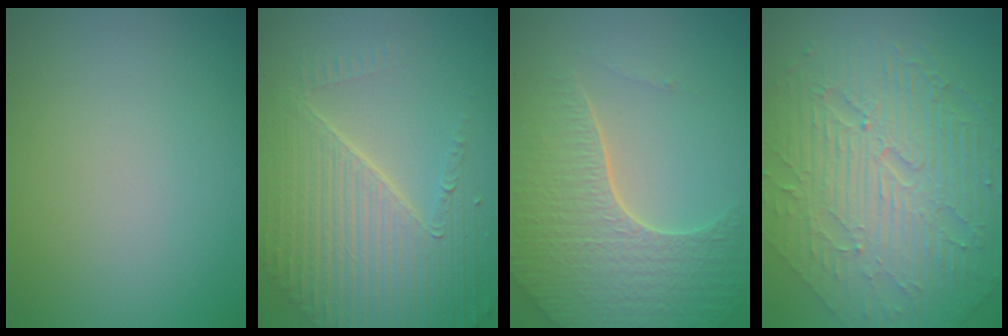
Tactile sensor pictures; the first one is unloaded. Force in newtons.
{"total": 8.0, "press": 5.5, "slide": 5.9}
{"total": 7.0, "press": 5.2, "slide": 4.6}
{"total": 10.3, "press": 6.8, "slide": 7.8}